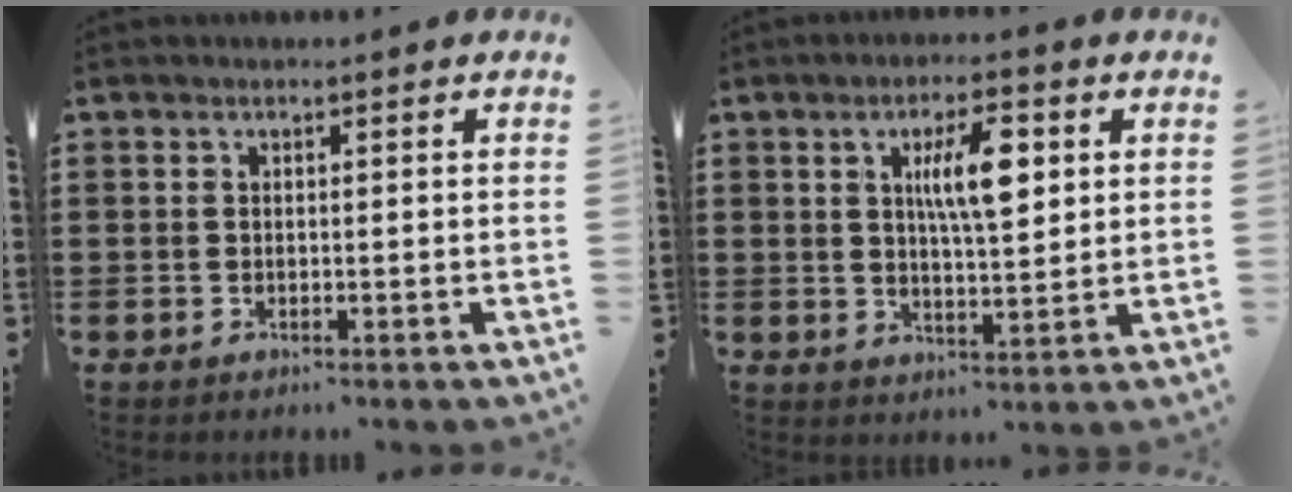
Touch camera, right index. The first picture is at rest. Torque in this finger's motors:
{"motor_torque": [1.13, 0.82, 0.52, 0.17]}